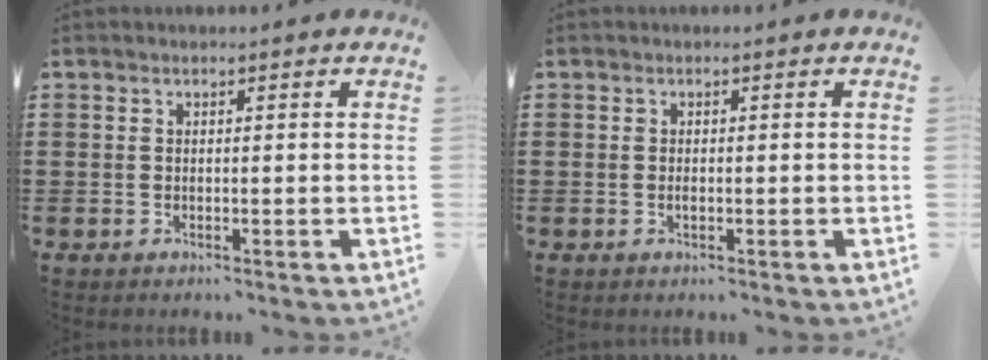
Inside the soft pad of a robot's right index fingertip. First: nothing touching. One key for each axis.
{"total": 0.7, "fx": -0.2, "fy": 0.2, "fz": 0.7, "tx": -0.015, "ty": -0.005, "tz": -0.002}